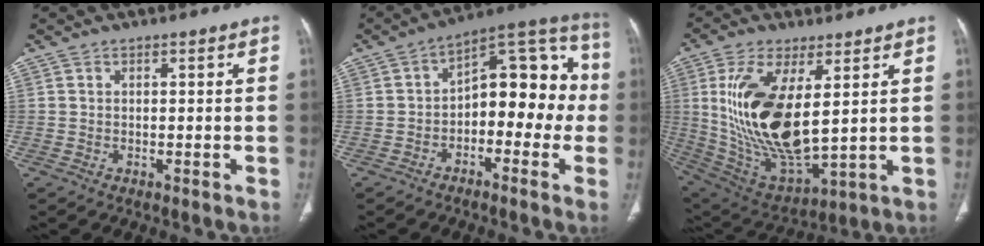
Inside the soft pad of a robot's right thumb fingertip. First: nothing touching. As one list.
[{"total": 16.0, "force": [-1.9, 9.3, 12.9], "torque": [-0.123, 0.059, -0.041]}, {"total": 20.9, "force": [3.8, 9.2, 18.4], "torque": [-0.363, -0.029, 0.089]}]